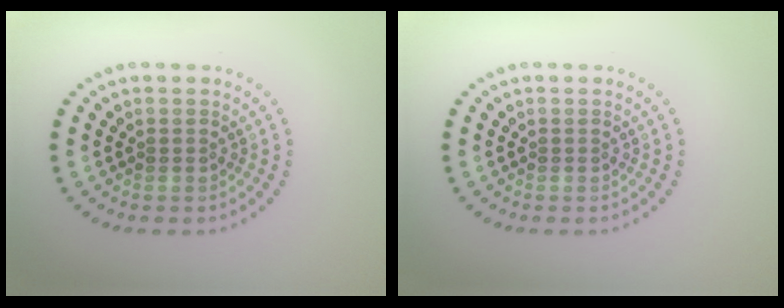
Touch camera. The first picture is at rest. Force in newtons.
{"total": 0.0}